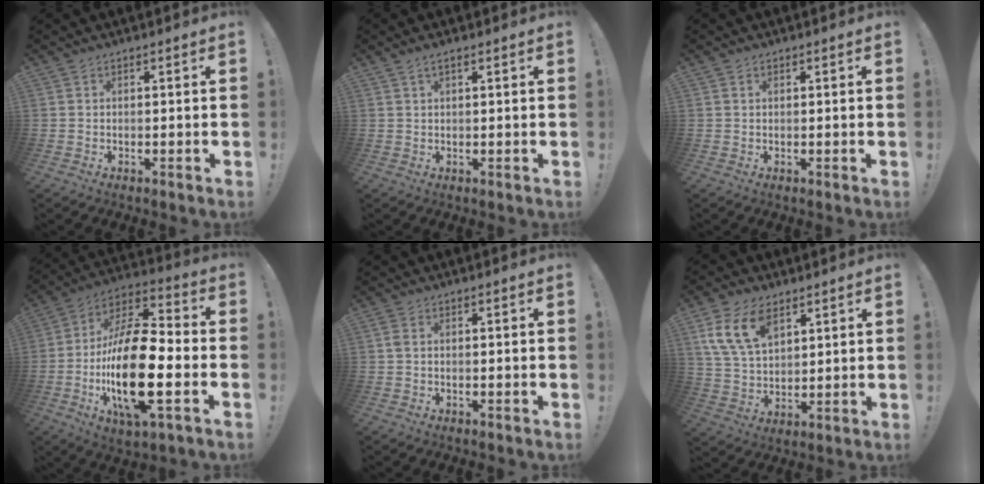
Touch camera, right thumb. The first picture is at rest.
{"total": 1.8, "force": [1.1, 0.5, 1.4], "torque": [-0.031, 0.001, 0.020]}
{"total": 0.7, "force": [0.5, 0.5, 0.1], "torque": [0.001, -0.001, 0.009]}
{"total": 23.9, "force": [-5.2, 8.9, 21.6], "torque": [-0.418, 0.018, -0.087]}
{"total": 1.4, "force": [0.3, 0.7, 1.2], "torque": [-0.030, 0.006, 0.006]}
{"total": 13.1, "force": [7.5, 7.5, 7.7], "torque": [-0.161, -0.021, 0.146]}